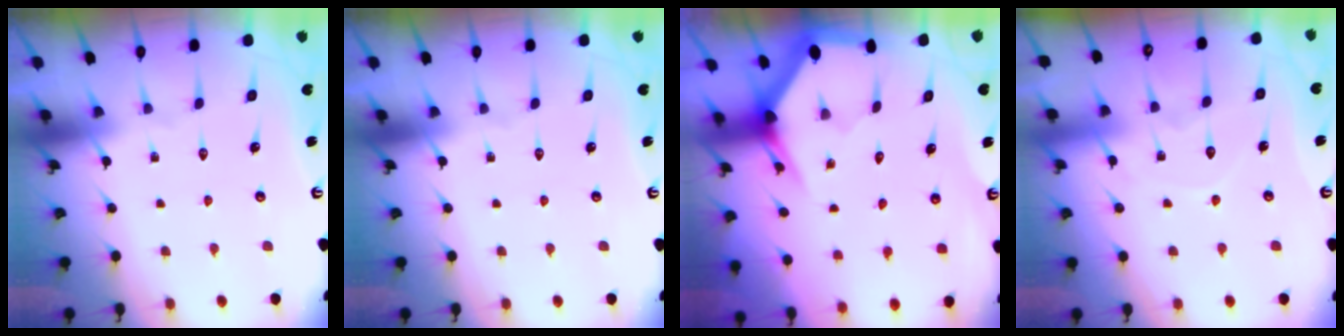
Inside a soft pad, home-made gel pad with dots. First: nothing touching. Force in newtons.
{"total": 0.0}
{"total": 2.9, "press": 2.9, "slide": 0.0}
{"total": 6.8, "press": 6.8, "slide": 0.7}